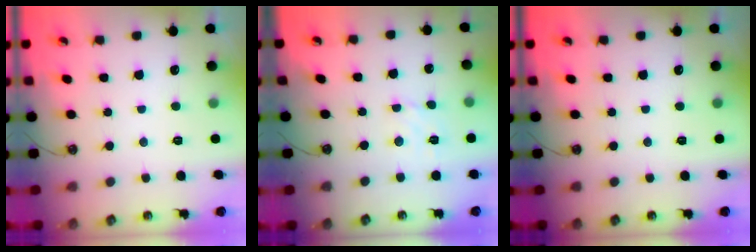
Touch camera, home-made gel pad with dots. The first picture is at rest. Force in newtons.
{"total": 2.3, "press": 2.3, "slide": 0.5}
{"total": 0.0}